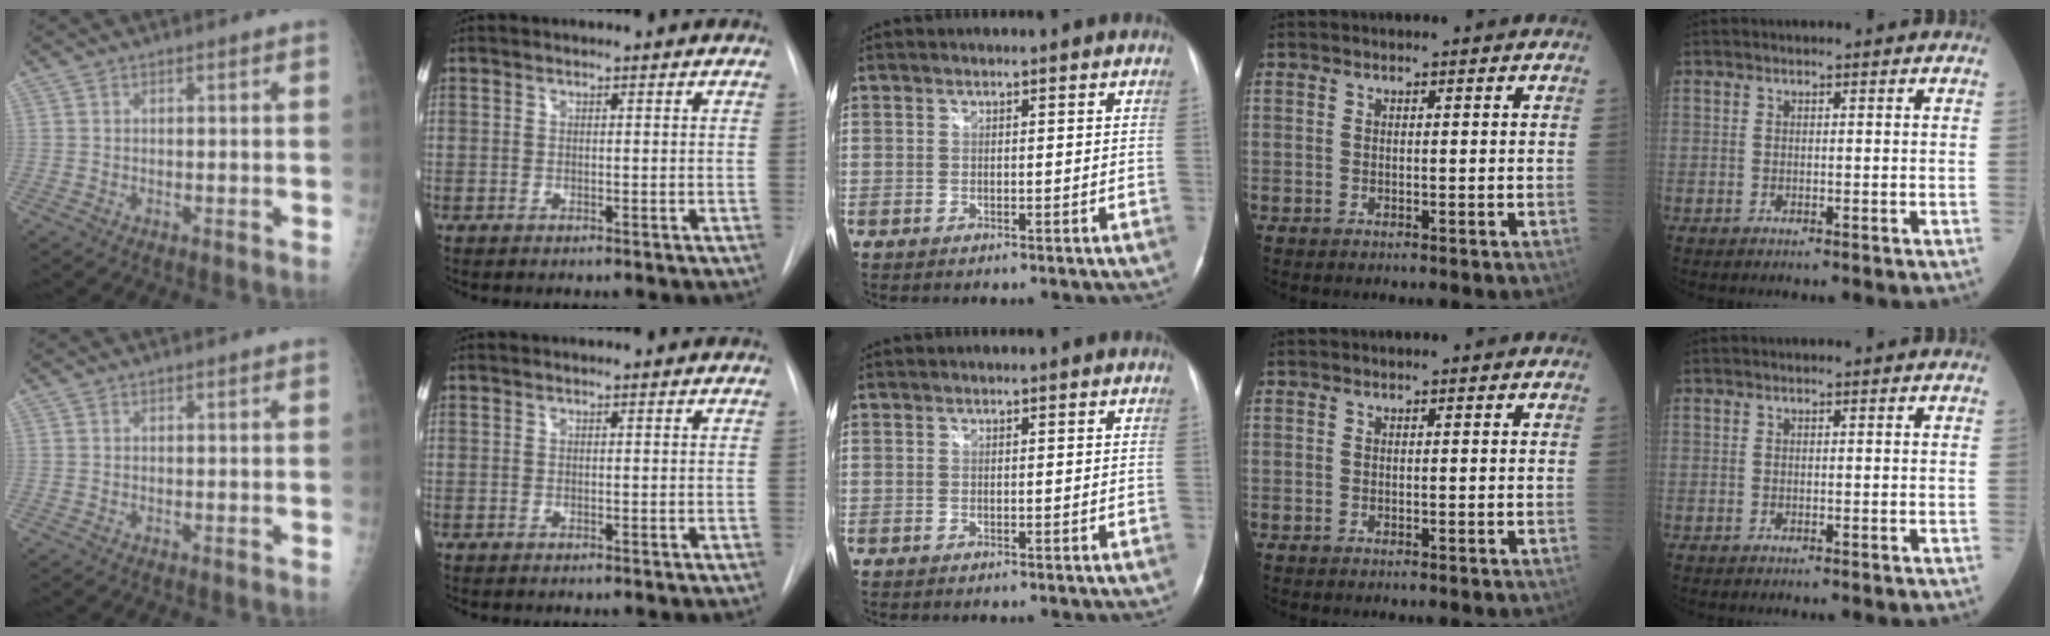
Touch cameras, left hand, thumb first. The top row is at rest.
{}